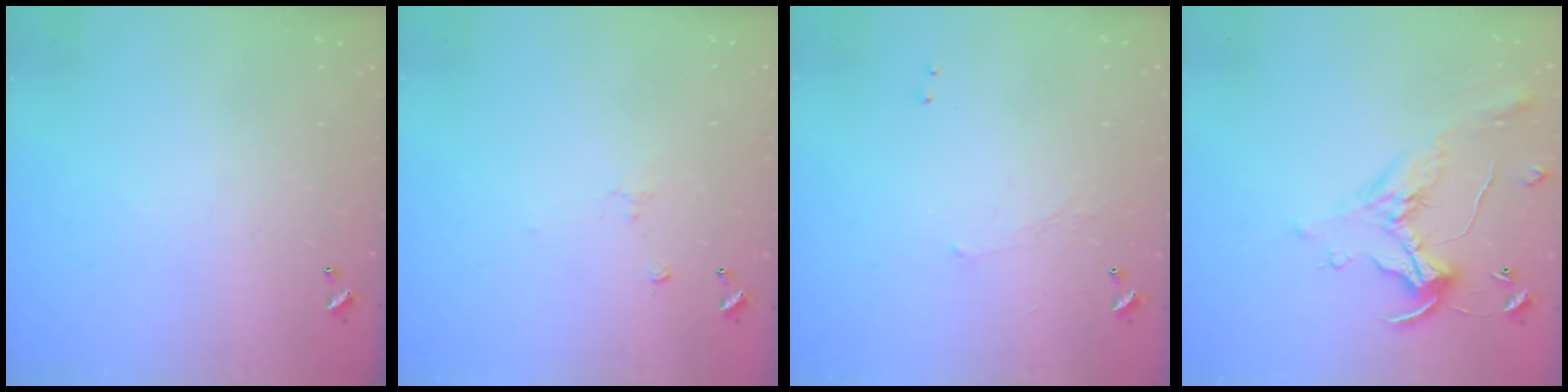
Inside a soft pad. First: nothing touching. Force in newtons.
{"total": 1.1, "press": 0.9, "slide": 0.5}
{"total": 0.6, "press": 0.2, "slide": 0.5}
{"total": 1.1, "press": 0.8, "slide": 0.9}